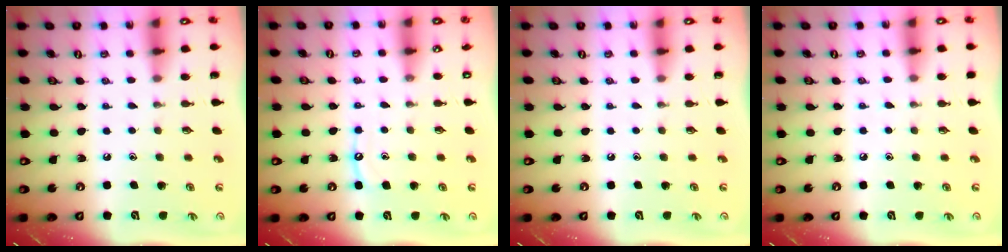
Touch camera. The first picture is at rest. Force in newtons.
{"total": 6.6, "press": 6.6, "slide": 0.7}
{"total": 0.0}
{"total": 2.9, "press": 2.9, "slide": 0.5}